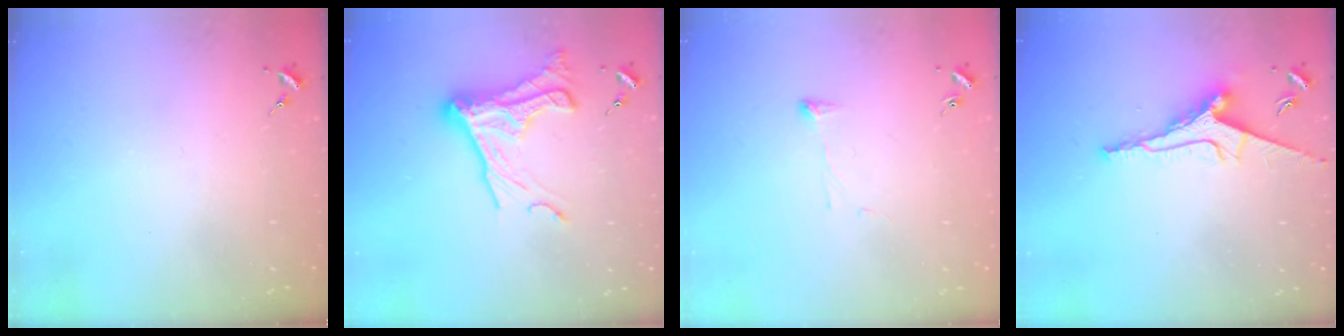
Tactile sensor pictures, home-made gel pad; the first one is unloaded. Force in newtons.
{"total": 16.7, "press": 16.6, "slide": 1.1}
{"total": 3.7, "press": 3.6, "slide": 0.7}
{"total": 9.9, "press": 9.9, "slide": 0.4}